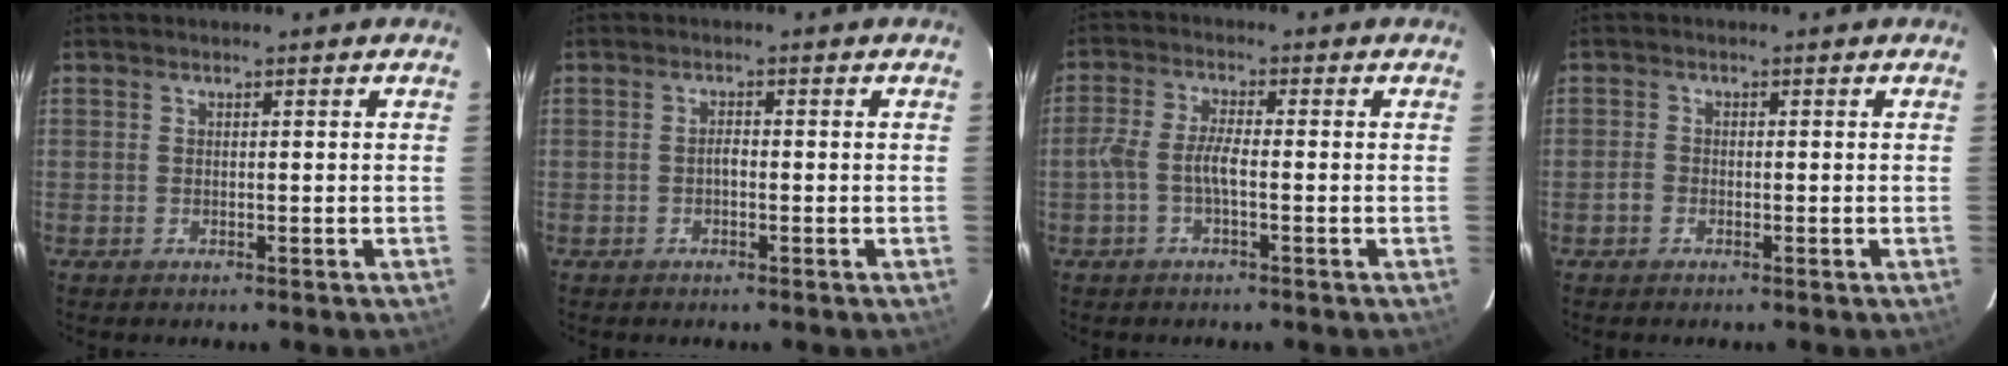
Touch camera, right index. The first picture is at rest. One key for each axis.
{"total": 1.1, "fx": -0.5, "fy": 0.5, "fz": 0.9, "tx": -0.016, "ty": 0.007, "tz": -0.009}
{"total": 4.0, "fx": -1.4, "fy": 0.7, "fz": 3.7, "tx": -0.085, "ty": 0.008, "tz": -0.029}
{"total": 1.5, "fx": -0.9, "fy": 1.2, "fz": 0.3, "tx": -0.005, "ty": 0.004, "tz": -0.018}